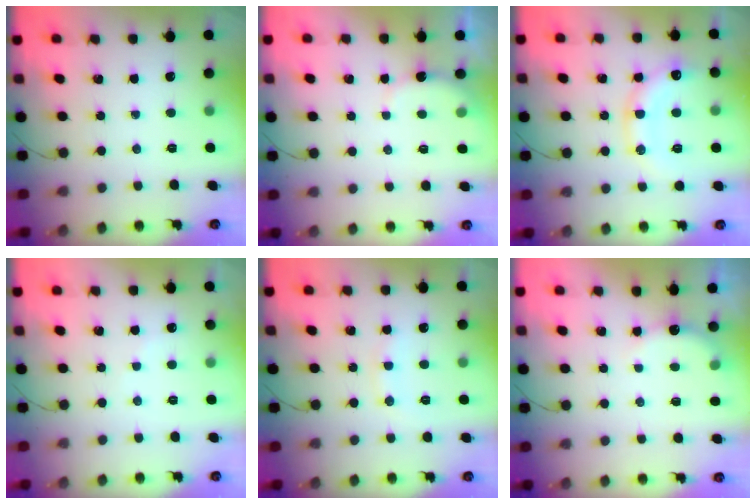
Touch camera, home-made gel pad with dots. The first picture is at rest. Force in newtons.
{"total": 3.4, "press": 3.3, "slide": 0.9}
{"total": 14.4, "press": 14.3, "slide": 1.9}
{"total": 5.2, "press": 5.1, "slide": 0.9}
{"total": 6.9, "press": 6.8, "slide": 1.2}
{"total": 3.8, "press": 3.7, "slide": 0.8}